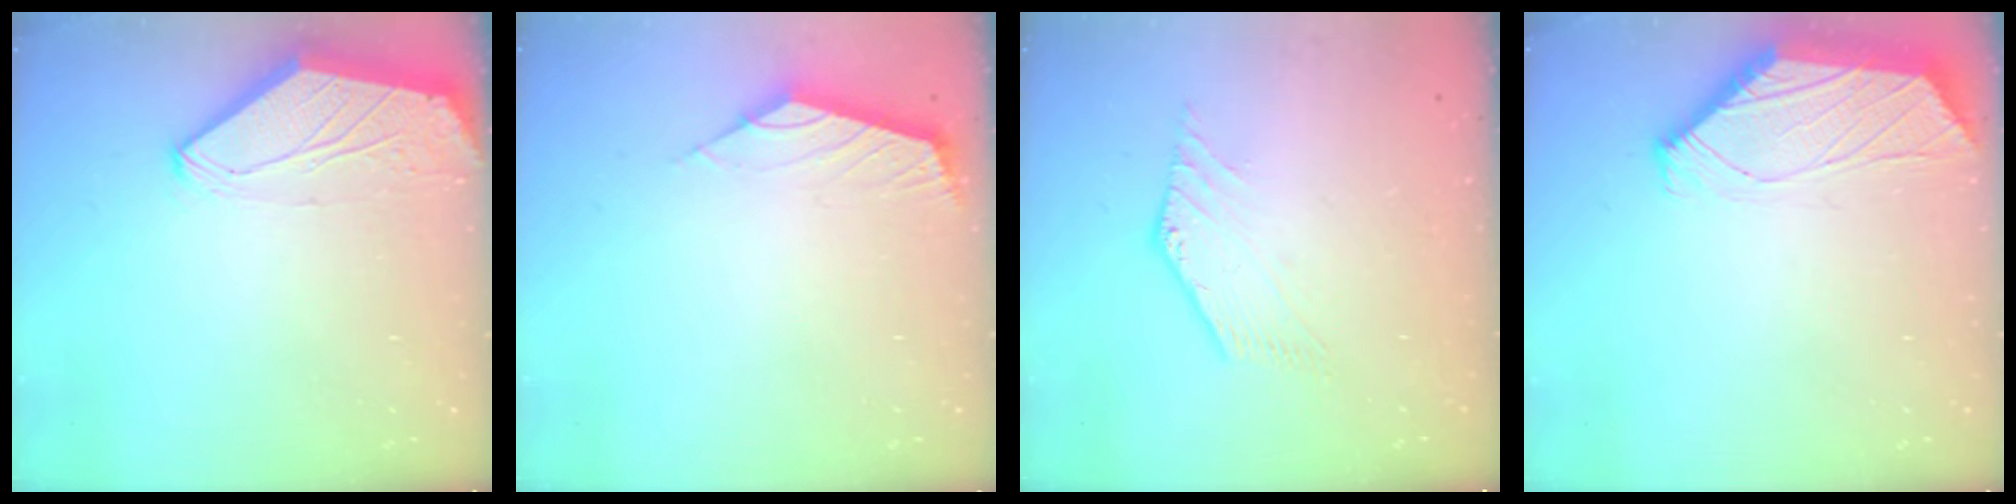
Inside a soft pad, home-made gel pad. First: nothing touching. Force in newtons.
{"total": 2.5, "press": 2.5, "slide": 0.6}
{"total": 1.5, "press": 1.5, "slide": 0.3}
{"total": 2.1, "press": 2.1, "slide": 0.5}